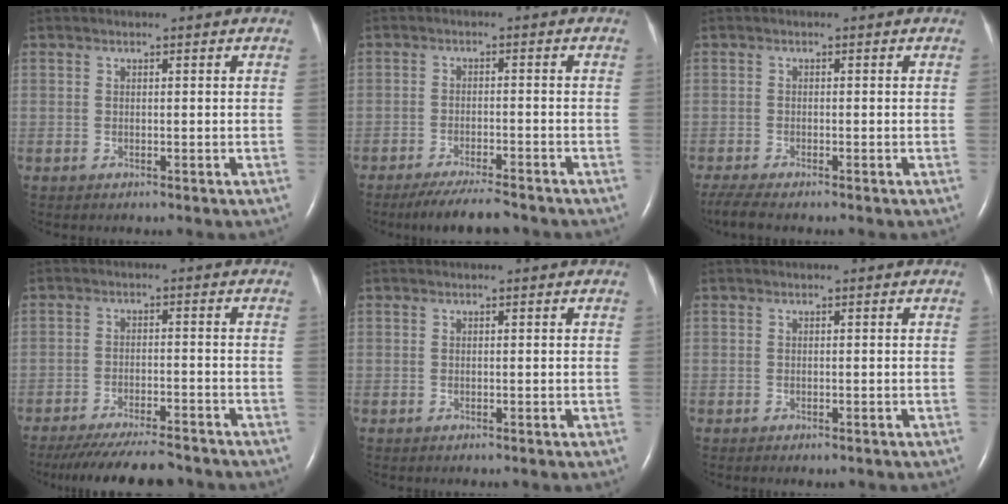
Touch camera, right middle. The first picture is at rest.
{"total": 7.2, "force": [-6.4, 0.6, 3.2], "torque": [-0.052, -0.018, -0.105]}
{"total": 4.1, "force": [-3.4, 0.3, 2.3], "torque": [-0.047, -0.012, -0.059]}
{"total": 13.2, "force": [-12.0, 1.7, 5.4], "torque": [-0.093, -0.022, -0.172]}
{"total": 0.0}
{"total": 0.6, "force": [-0.5, 0.2, 0.4], "torque": [-0.007, -0.002, -0.004]}